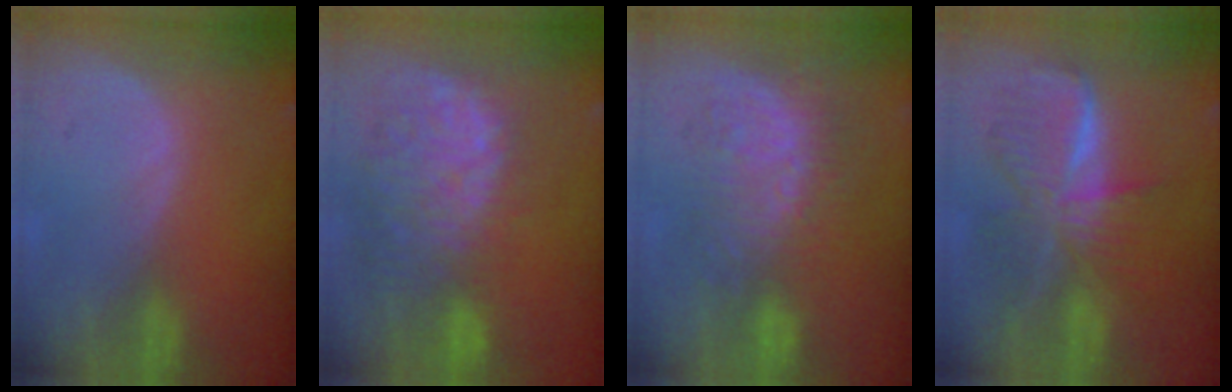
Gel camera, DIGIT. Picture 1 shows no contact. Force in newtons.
{"total": 12.9, "press": 11.2, "slide": 6.5}
{"total": 8.9, "press": 8.7, "slide": 2.0}
{"total": 9.5, "press": 9.5, "slide": 0.6}